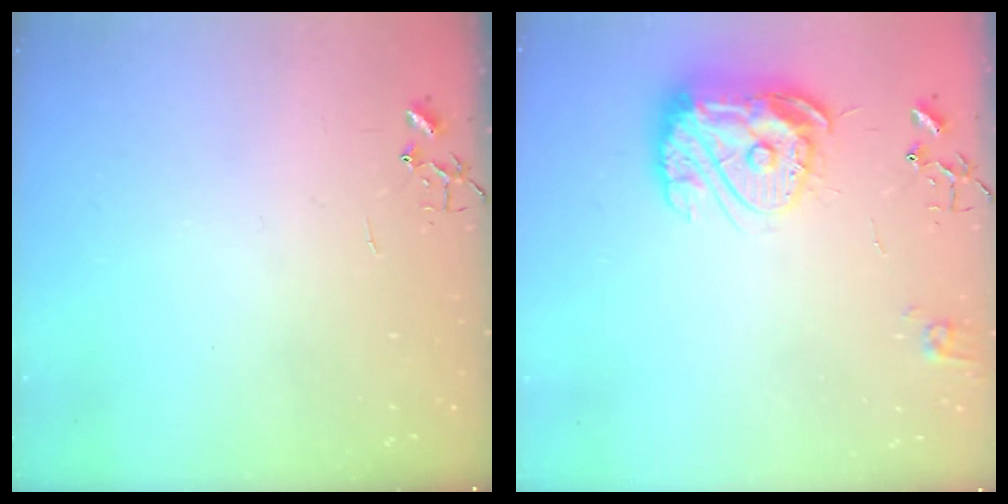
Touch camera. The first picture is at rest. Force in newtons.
{"total": 15.9, "press": 15.8, "slide": 1.5}